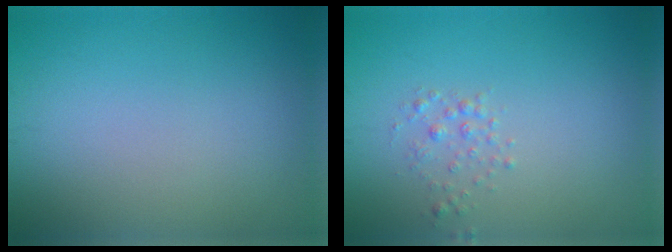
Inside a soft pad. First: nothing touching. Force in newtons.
{"total": 1.1, "press": 1.1, "slide": 0.1}